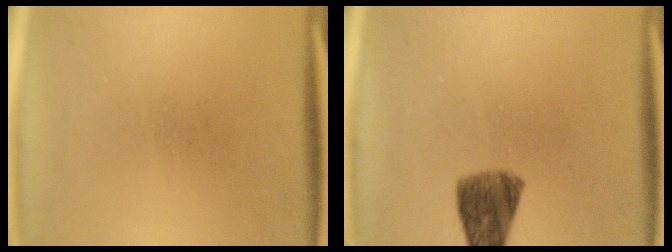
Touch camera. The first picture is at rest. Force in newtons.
{"total": 7.4}